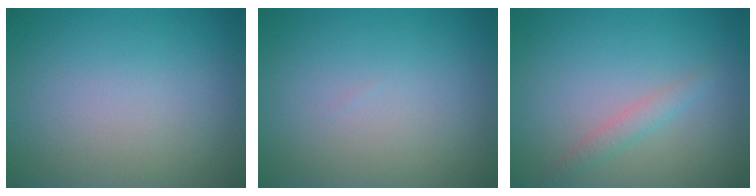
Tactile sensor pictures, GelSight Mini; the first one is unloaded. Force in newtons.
{"total": 0.0}
{"total": 1.0, "press": 1.0, "slide": 0.1}